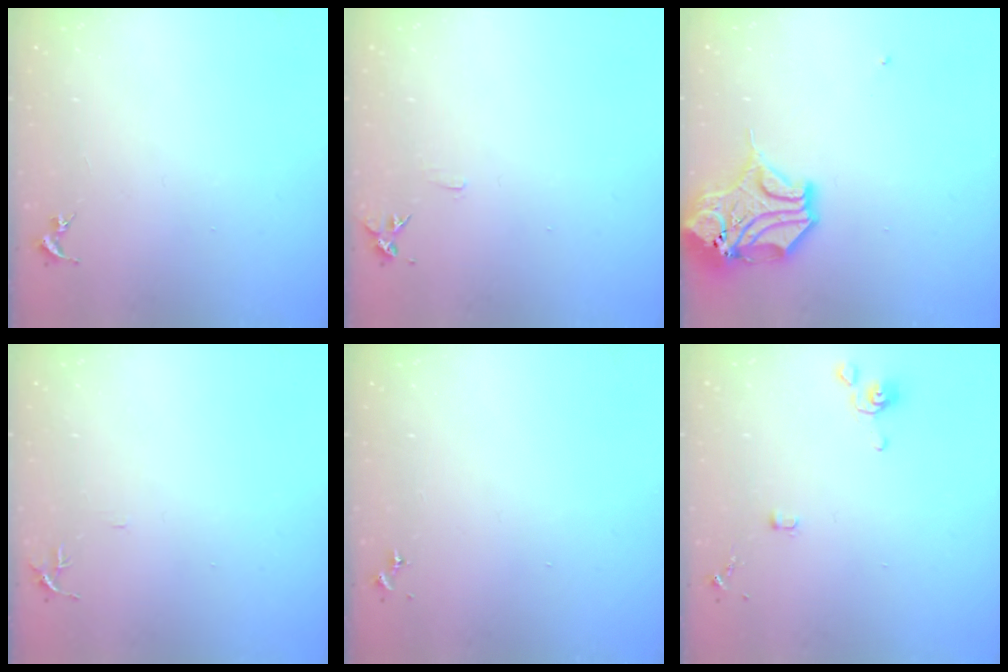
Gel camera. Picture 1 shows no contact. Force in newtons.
{"total": 5.5, "press": 5.4, "slide": 0.6}
{"total": 14.3, "press": 14.1, "slide": 2.1}
{"total": 4.7, "press": 4.7, "slide": 0.5}
{"total": 0.0}
{"total": 3.6, "press": 3.5, "slide": 0.7}